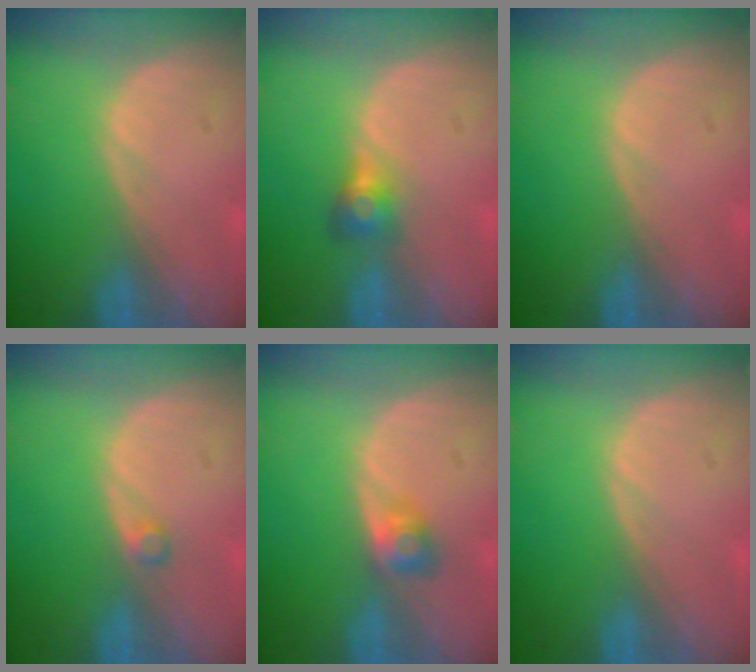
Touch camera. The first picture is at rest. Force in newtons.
{"total": 2.8, "press": 2.6, "slide": 1.0}
{"total": 0.0}
{"total": 1.0, "press": 1.0, "slide": 0.2}
{"total": 2.5, "press": 2.4, "slide": 0.8}
{"total": 0.0}